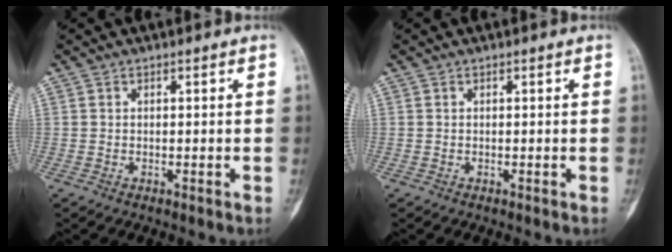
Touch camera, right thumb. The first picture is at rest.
{"total": 0.0}